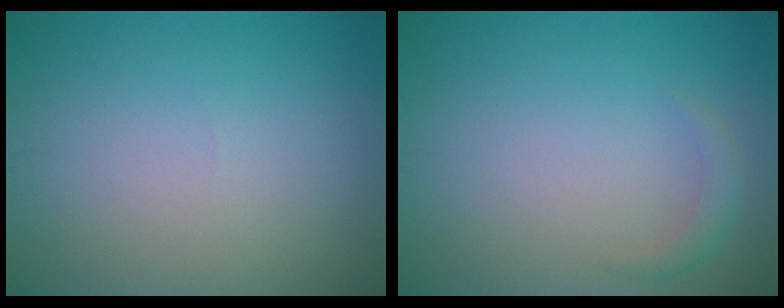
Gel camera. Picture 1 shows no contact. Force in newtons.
{"total": 1.3, "press": 1.2, "slide": 0.1}